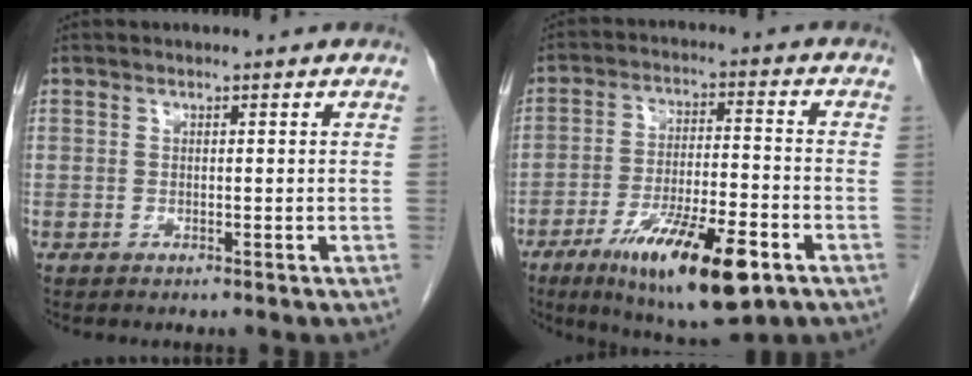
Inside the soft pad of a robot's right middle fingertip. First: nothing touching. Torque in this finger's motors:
{"motor_torque": [1.21, -0.93, 0.32, 0.19]}